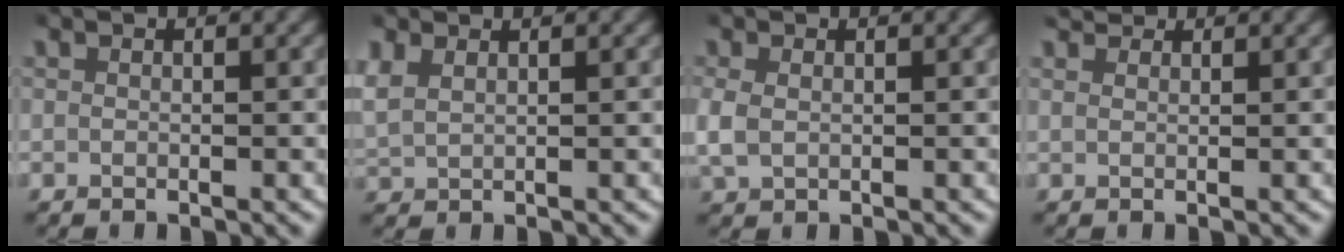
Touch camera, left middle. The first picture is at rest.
{"total": 3.2, "force": [1.3, 2.4, 1.6], "torque": [-0.055, -0.001, 0.031]}
{"total": 2.6, "force": [0.1, 2.0, 1.5], "torque": [-0.052, -0.004, 0.009]}
{"total": 2.2, "force": [2.2, 0.2, 0.5], "torque": [-0.006, 0.004, 0.034]}